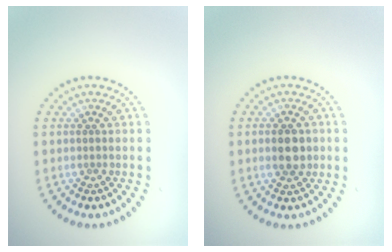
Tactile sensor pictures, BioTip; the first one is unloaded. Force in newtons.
{"total": 2.9, "press": 2.9, "slide": 0.0}